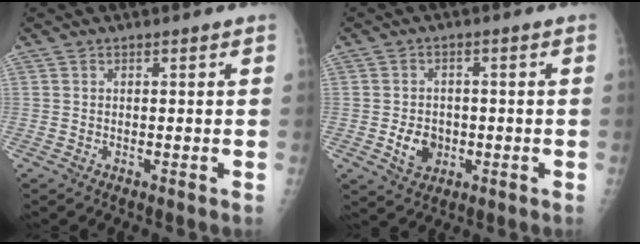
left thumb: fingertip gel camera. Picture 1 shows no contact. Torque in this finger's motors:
{"motor_torque": [0.69, 0.73, 0.57, 0.37, 0.00]}